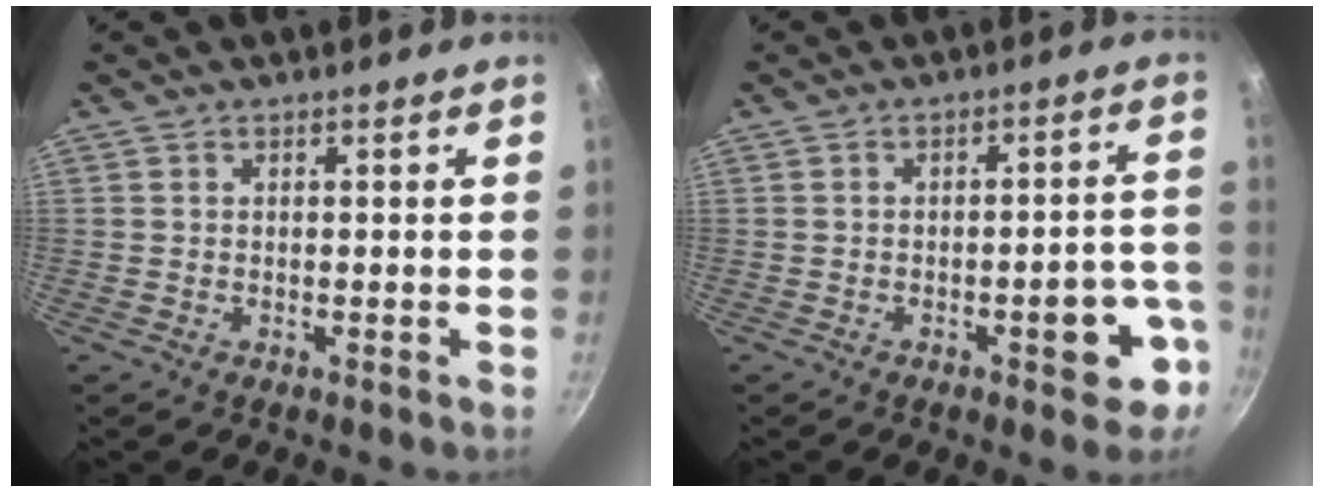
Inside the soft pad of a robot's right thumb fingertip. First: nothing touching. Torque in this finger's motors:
{"motor_torque": [1.17, 0.89, 0.94, -0.48, 0.23]}